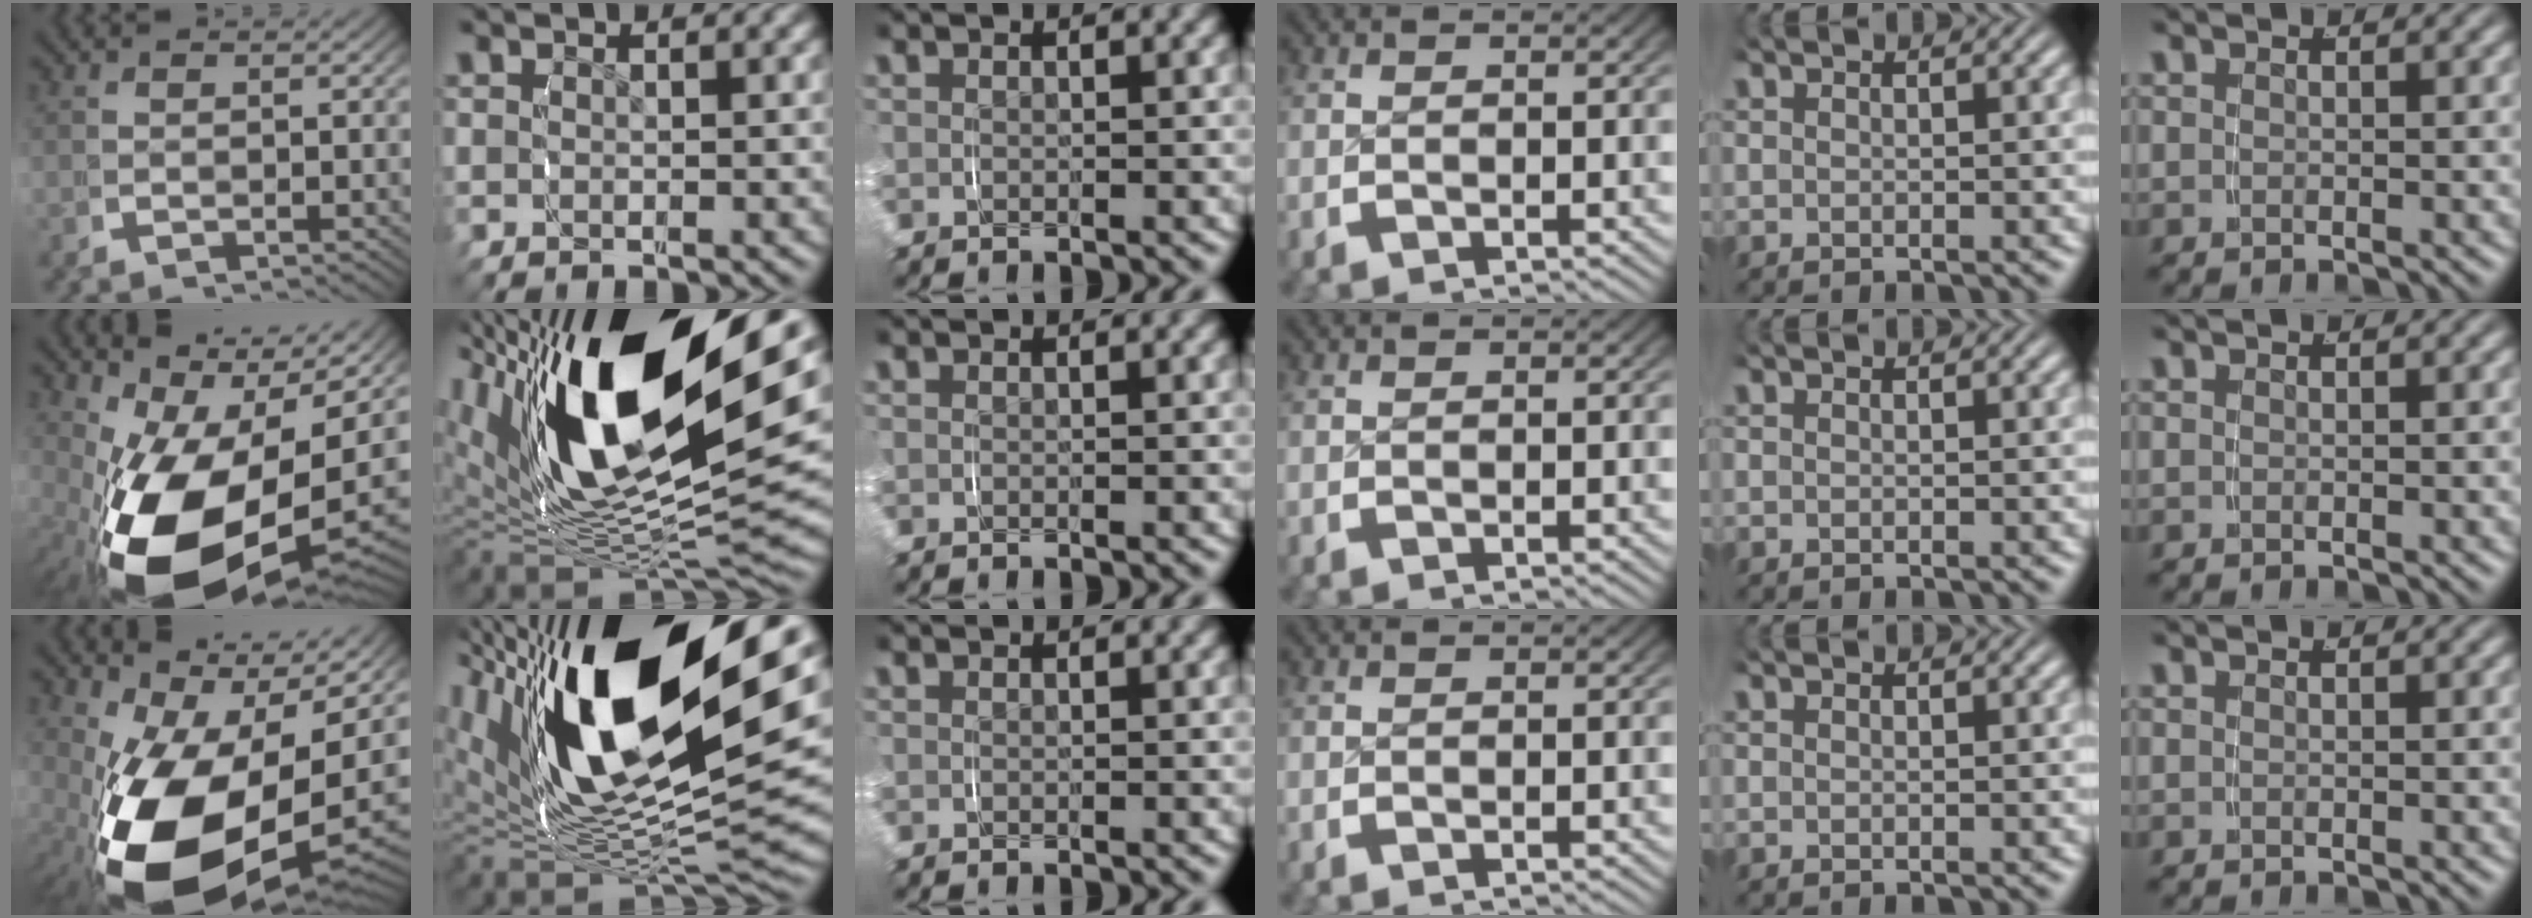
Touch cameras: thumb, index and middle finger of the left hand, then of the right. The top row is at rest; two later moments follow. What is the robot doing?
{"motion": "grasp_and_lifting", "object": "fork"}